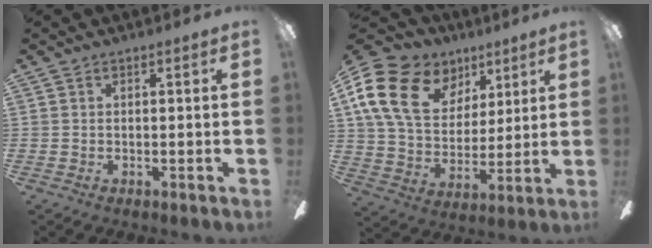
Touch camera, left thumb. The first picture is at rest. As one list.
[{"total": 21.2, "force": [9.5, 14.8, 11.7], "torque": [-0.234, -0.027, 0.175]}]